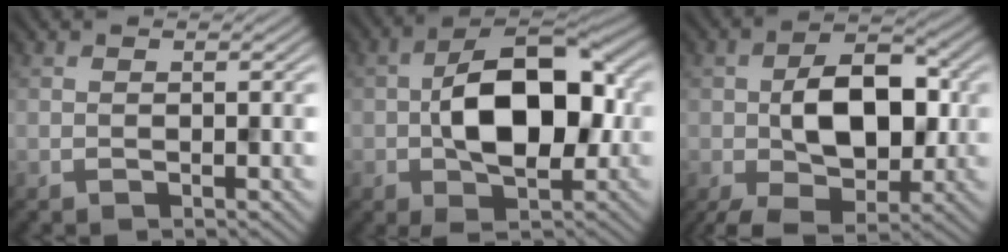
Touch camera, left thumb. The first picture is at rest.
{"total": 11.8, "force": [-1.3, 6.7, 9.7], "torque": [-0.153, 0.011, -0.028]}
{"total": 9.6, "force": [-1.5, 6.0, 7.3], "torque": [-0.120, 0.005, -0.027]}